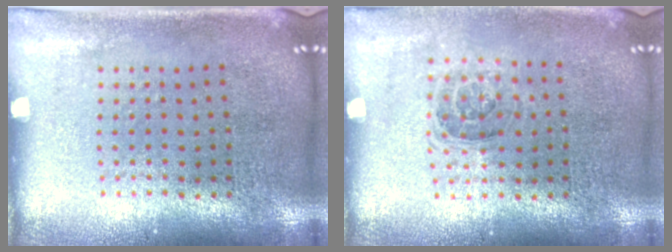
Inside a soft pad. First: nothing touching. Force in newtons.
{"total": 1.1, "press": 1.0, "slide": 0.6}